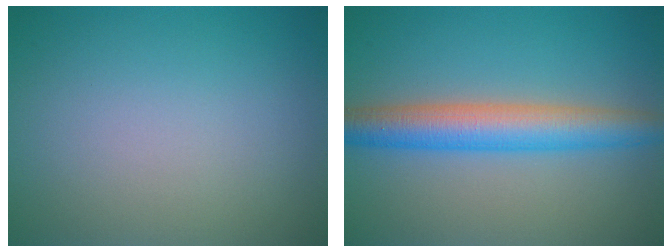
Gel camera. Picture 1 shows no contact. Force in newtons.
{"total": 5.7, "press": 5.7, "slide": 0.2}